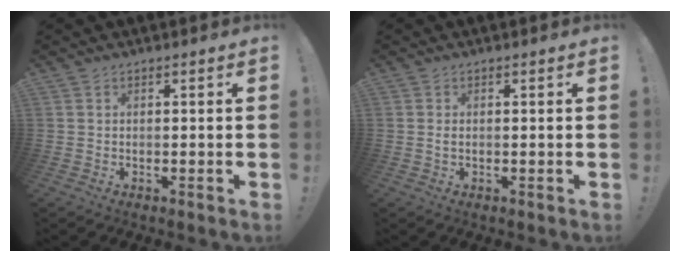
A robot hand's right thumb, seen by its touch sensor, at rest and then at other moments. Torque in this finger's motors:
{"motor_torque": [-0.11, 0.05, 0.09, 0.15, 0.00]}